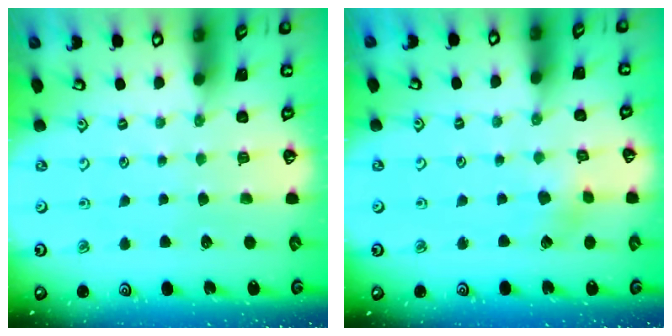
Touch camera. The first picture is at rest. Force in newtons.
{"total": 2.7, "press": 2.6, "slide": 0.7}